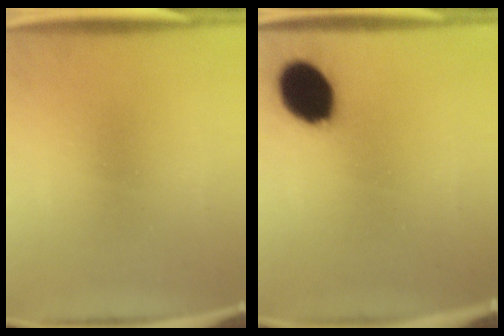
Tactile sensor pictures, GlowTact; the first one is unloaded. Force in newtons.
{"total": 14.7}